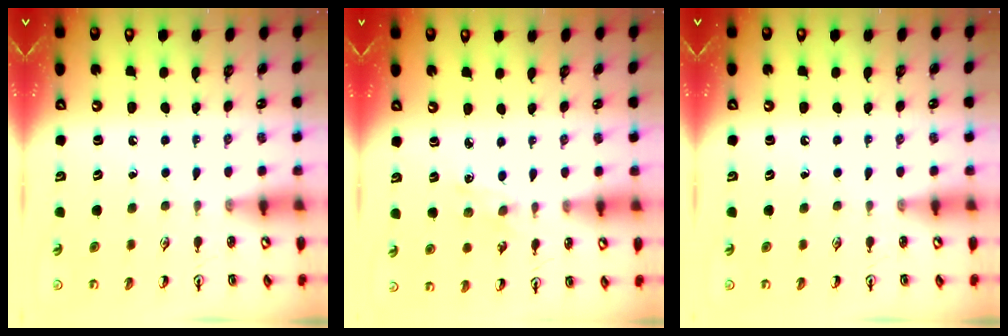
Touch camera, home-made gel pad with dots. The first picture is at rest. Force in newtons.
{"total": 3.7, "press": 3.7, "slide": 0.5}
{"total": 0.0}